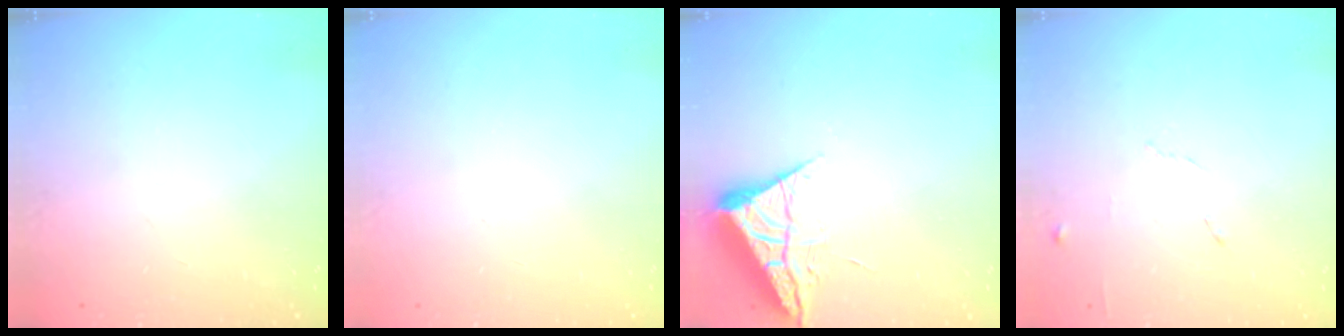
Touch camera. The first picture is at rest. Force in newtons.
{"total": 0.0}
{"total": 6.3, "press": 6.3, "slide": 0.9}
{"total": 6.4, "press": 6.3, "slide": 0.7}